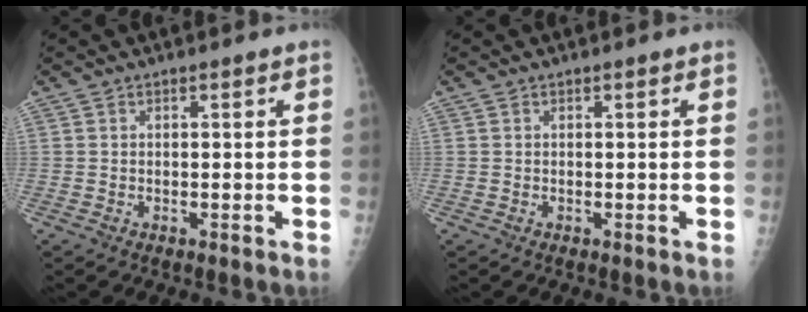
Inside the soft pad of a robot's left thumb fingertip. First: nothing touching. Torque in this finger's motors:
{"motor_torque": [0.01, 0.11, -0.12, -0.08, 0.00]}